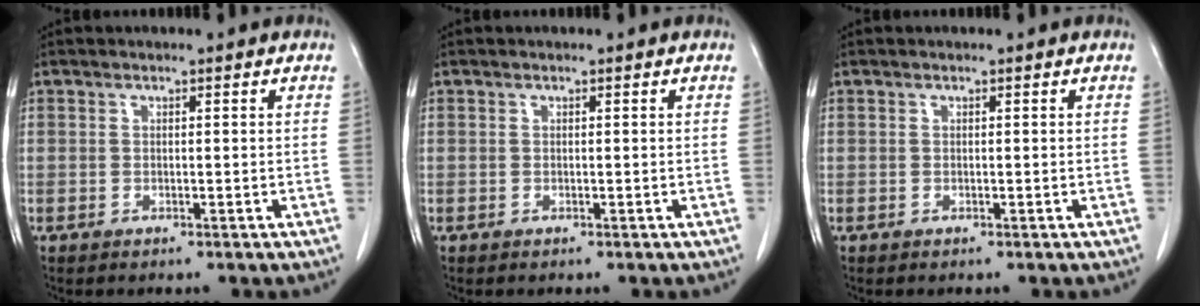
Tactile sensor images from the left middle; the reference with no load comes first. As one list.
[{"total": 0.0}, {"total": 0.0}]